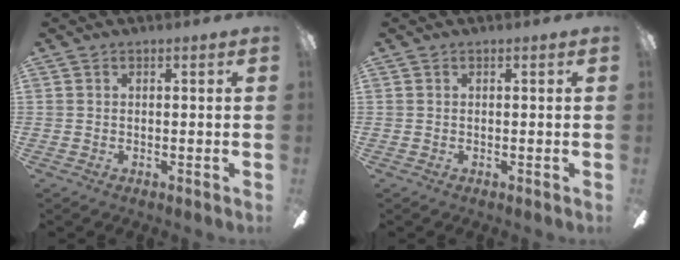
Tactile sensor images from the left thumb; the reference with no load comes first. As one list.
[{"total": 0.0}]